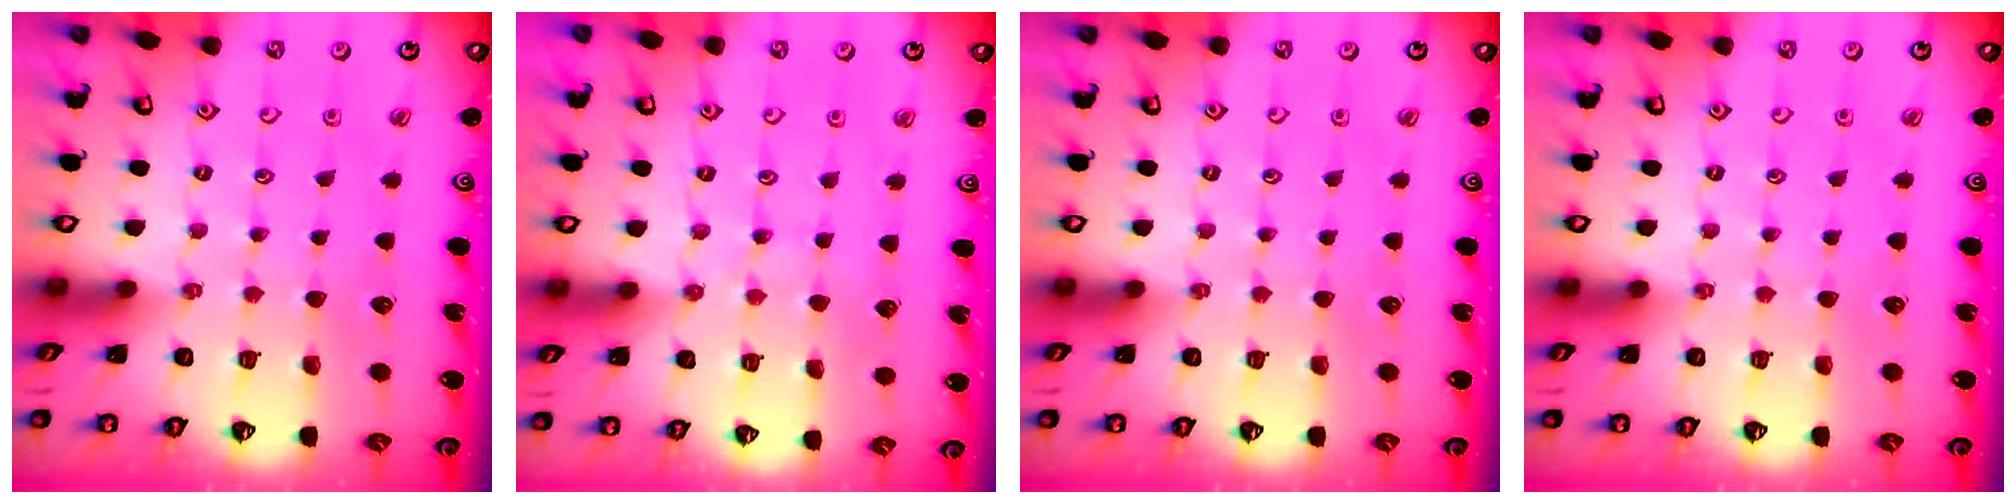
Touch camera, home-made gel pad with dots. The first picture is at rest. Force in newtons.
{"total": 3.8, "press": 3.7, "slide": 0.3}
{"total": 0.0}
{"total": 0.0}